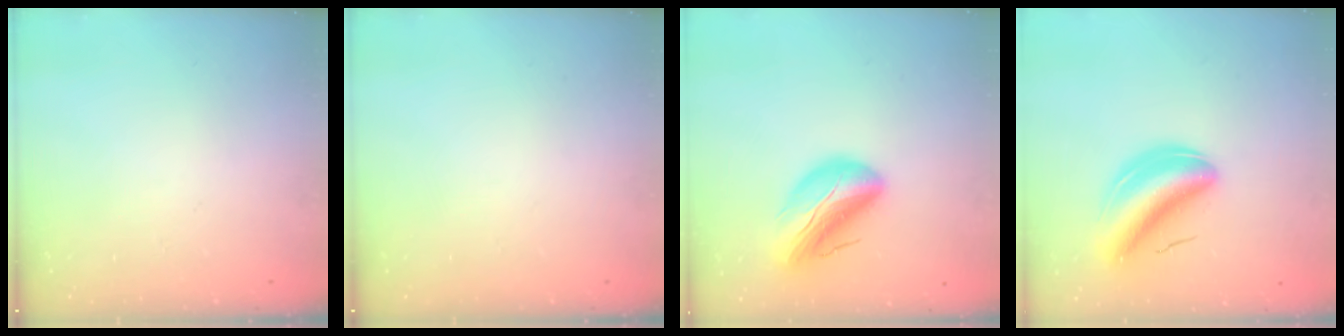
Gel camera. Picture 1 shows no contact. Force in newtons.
{"total": 0.0}
{"total": 18.1, "press": 17.5, "slide": 4.4}
{"total": 9.2, "press": 8.8, "slide": 2.9}